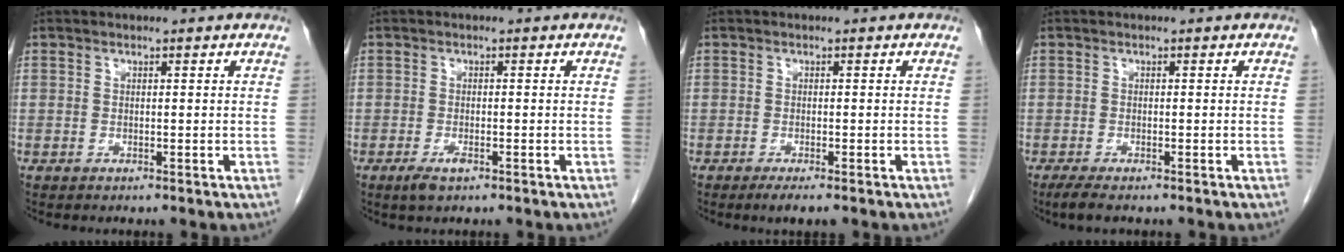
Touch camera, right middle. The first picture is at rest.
{"total": 2.1, "force": [-1.2, 0.6, 1.6], "torque": [-0.032, -0.002, -0.020]}
{"total": 2.2, "force": [-1.5, 0.3, 1.6], "torque": [-0.024, -0.006, -0.024]}
{"total": 2.8, "force": [-2.1, 0.5, 1.8], "torque": [-0.034, -0.009, -0.033]}